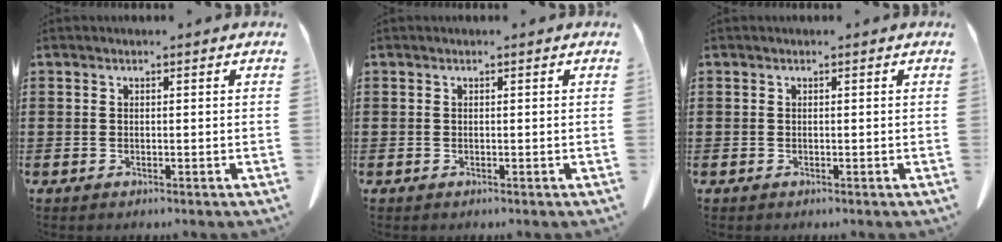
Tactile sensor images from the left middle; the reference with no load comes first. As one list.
[{"total": 0.0}, {"total": 0.0}]